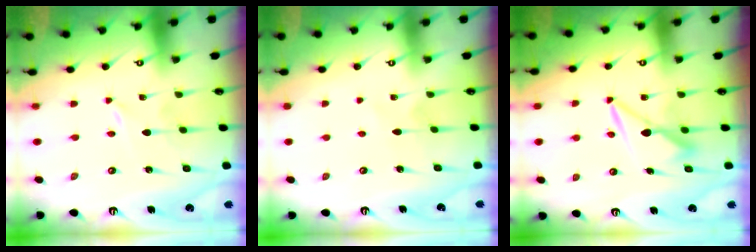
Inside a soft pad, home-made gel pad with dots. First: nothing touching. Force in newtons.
{"total": 3.5, "press": 3.5, "slide": 0.5}
{"total": 8.6, "press": 8.5, "slide": 1.1}